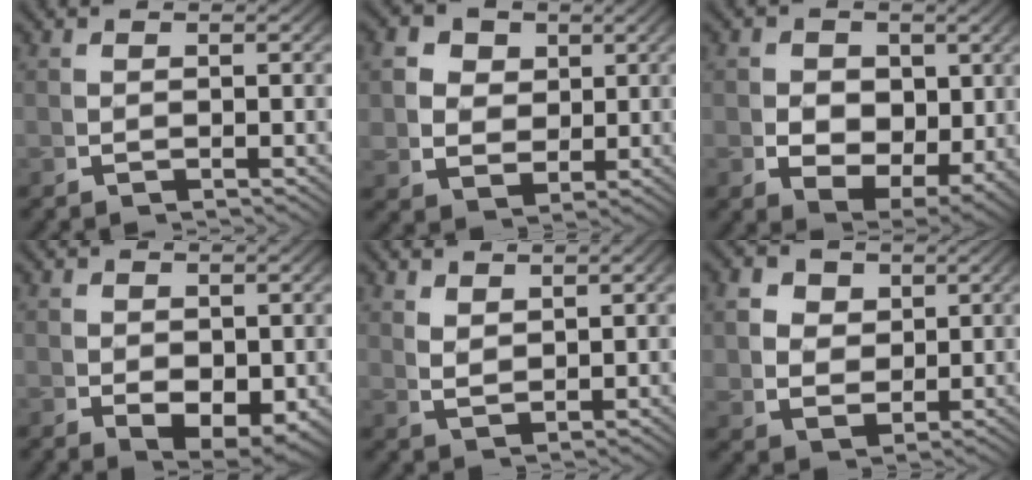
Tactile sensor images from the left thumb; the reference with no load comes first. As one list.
[{"total": 6.2, "force": [1.4, 5.1, 3.2], "torque": [-0.076, -0.027, 0.035]}, {"total": 7.6, "force": [-1.1, 5.7, 5.0], "torque": [-0.100, -0.051, 0.006]}, {"total": 4.4, "force": [-0.7, 3.0, 3.2], "torque": [-0.067, -0.035, 0.010]}, {"total": 2.5, "force": [2.2, 0.5, 1.2], "torque": [-0.020, -0.001, 0.053]}, {"total": 5.4, "force": [1.5, 4.4, 2.9], "torque": [-0.066, -0.024, 0.039]}]